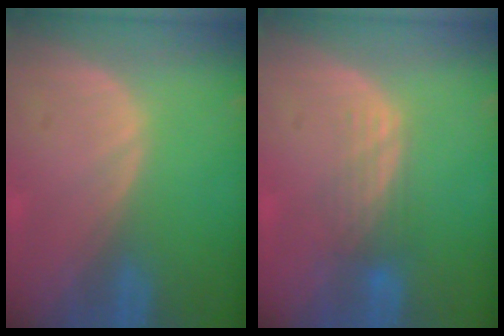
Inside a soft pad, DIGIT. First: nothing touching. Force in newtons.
{"total": 3.5, "press": 2.9, "slide": 1.9}